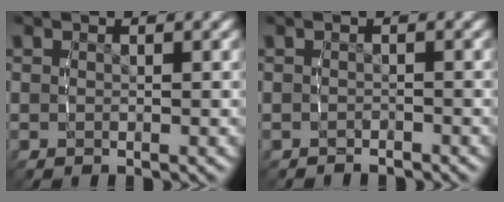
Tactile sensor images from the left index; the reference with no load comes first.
{"total": 1.1, "force": [-1.1, -0.2, -0.1], "torque": [-0.001, -0.002, -0.016]}